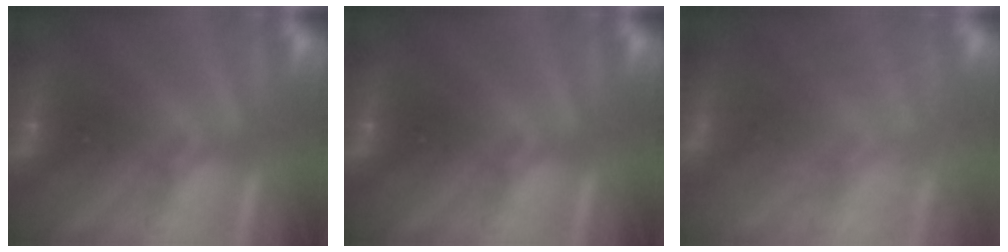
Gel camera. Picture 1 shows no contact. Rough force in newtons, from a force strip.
{"total": 0.0}
{"total": 8.9}